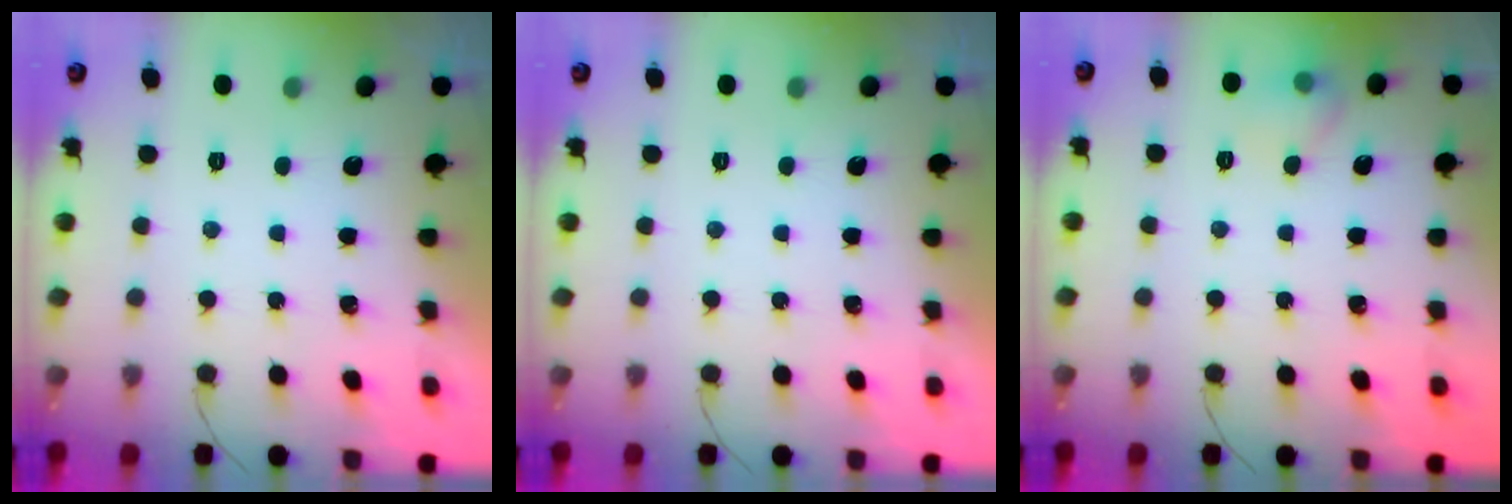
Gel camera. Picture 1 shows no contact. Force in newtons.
{"total": 0.0}
{"total": 5.8, "press": 5.6, "slide": 1.6}